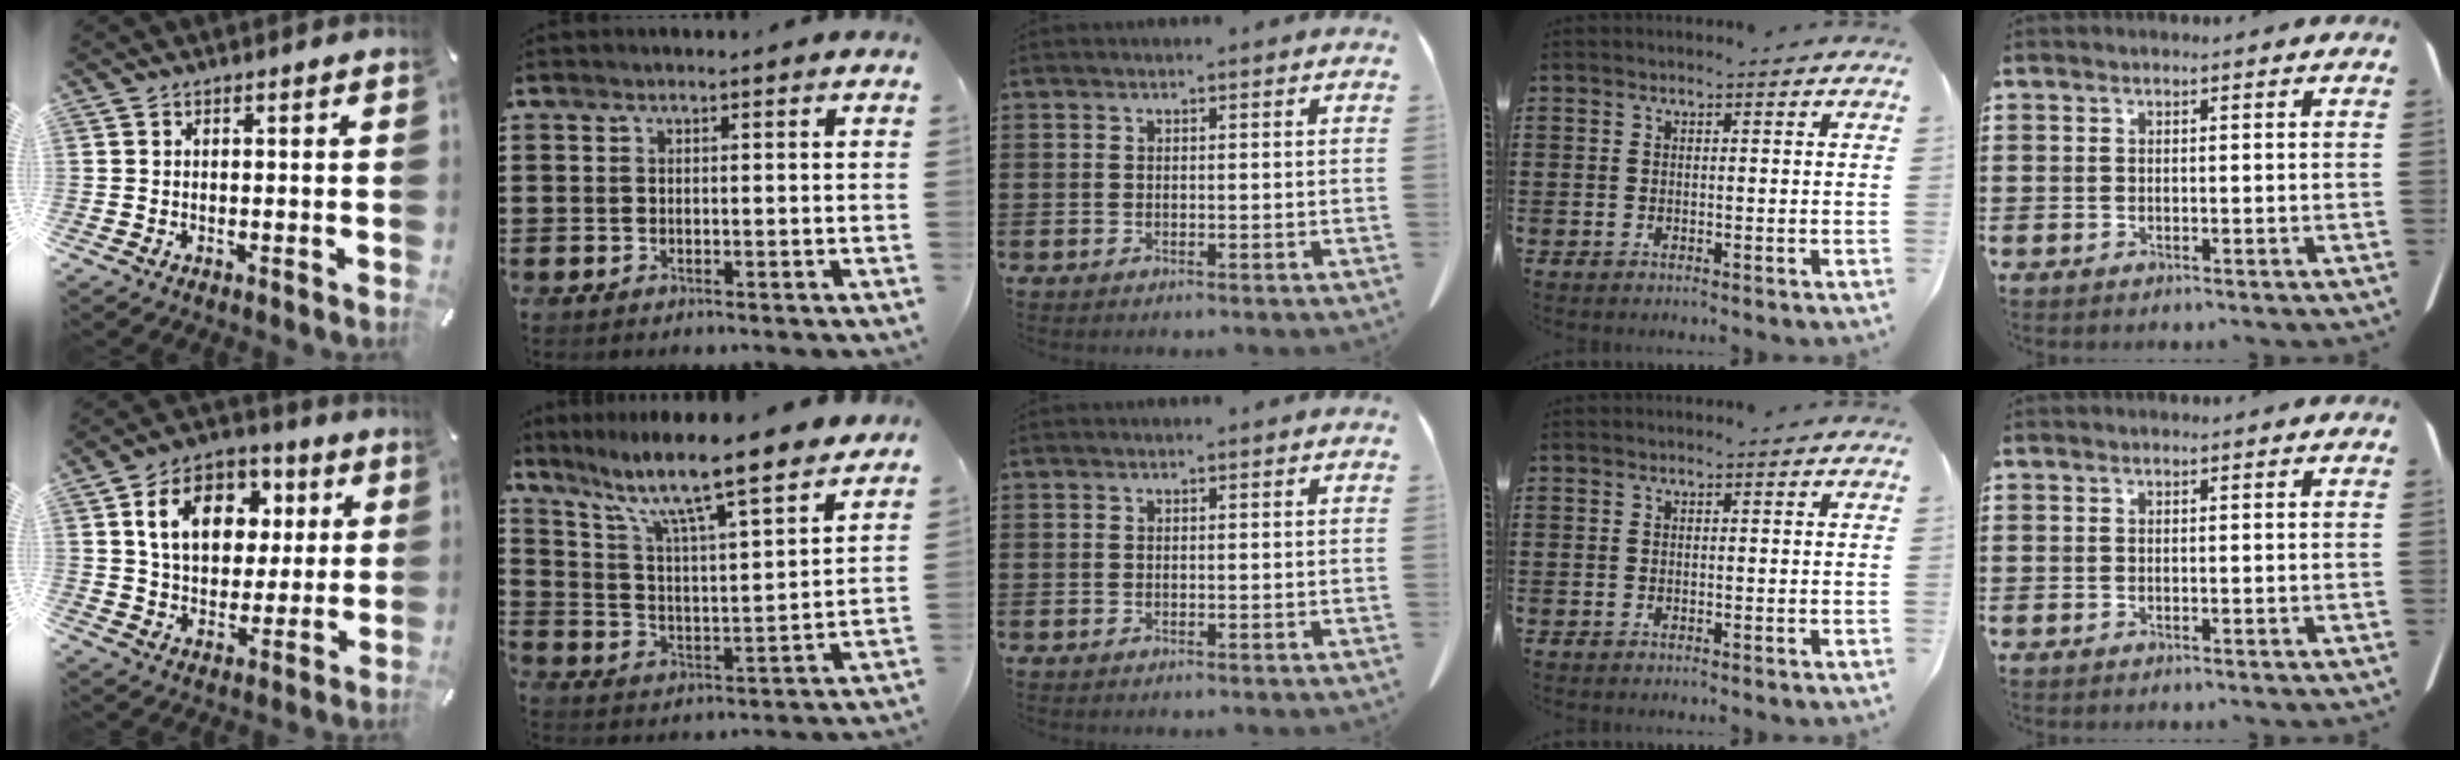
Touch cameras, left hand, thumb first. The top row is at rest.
{"thumb": {"total": 14.1, "force": [4.4, 10.7, 8.2], "torque": [-0.129, 0.001, 0.081]}, "index": {"total": 9.5, "force": [7.9, 0.5, 5.2], "torque": [-0.123, -0.059, 0.127]}}